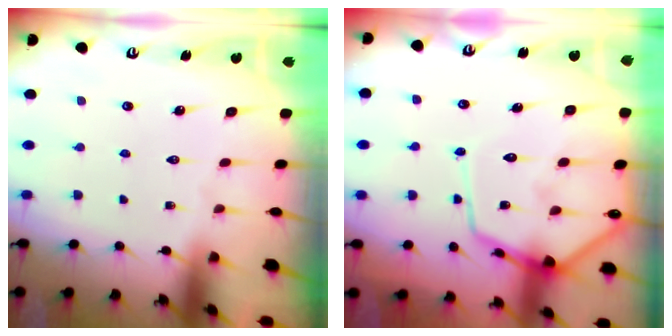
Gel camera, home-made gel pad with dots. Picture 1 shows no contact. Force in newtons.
{"total": 13.6, "press": 13.6, "slide": 1.2}